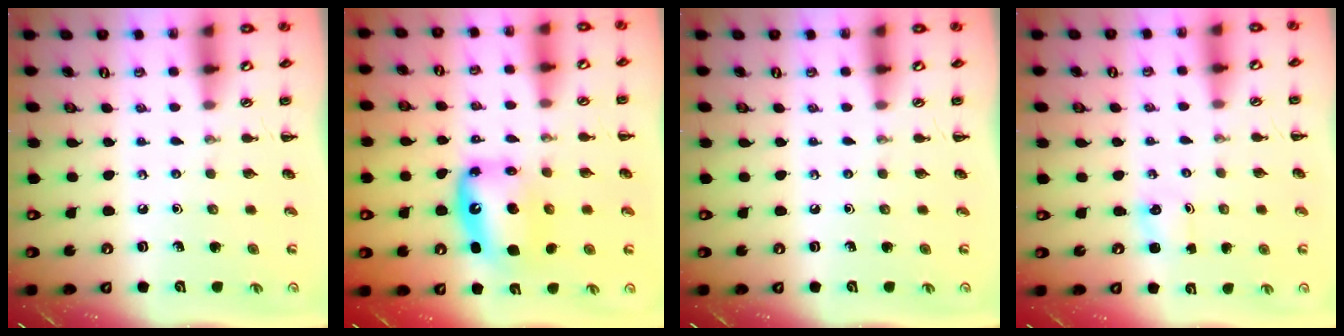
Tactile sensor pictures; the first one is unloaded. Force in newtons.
{"total": 9.2, "press": 8.9, "slide": 2.4}
{"total": 0.0}
{"total": 1.1, "press": 1.0, "slide": 0.1}